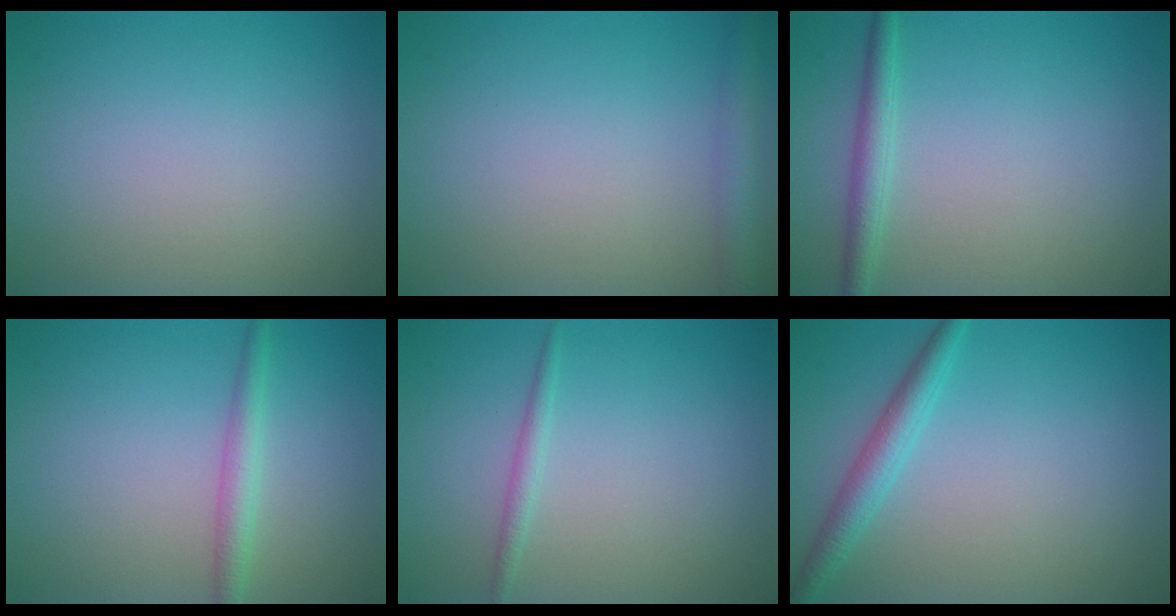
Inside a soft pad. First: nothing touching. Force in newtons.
{"total": 2.6, "press": 2.6, "slide": 0.1}
{"total": 2.1, "press": 2.1, "slide": 0.0}
{"total": 2.1, "press": 2.1, "slide": 0.1}
{"total": 1.1, "press": 1.1, "slide": 0.0}
{"total": 2.6, "press": 2.6, "slide": 0.1}